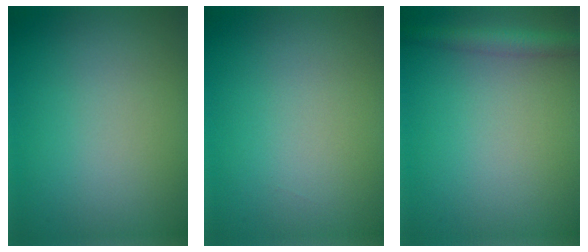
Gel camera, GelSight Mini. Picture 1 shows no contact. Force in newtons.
{"total": 0.0}
{"total": 2.6, "press": 2.6, "slide": 0.0}